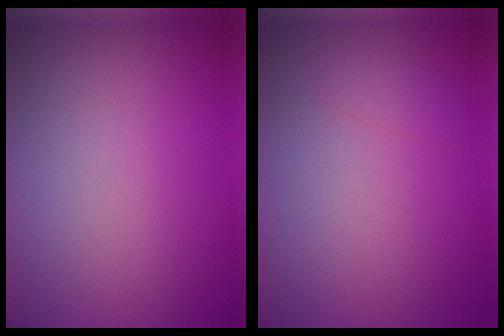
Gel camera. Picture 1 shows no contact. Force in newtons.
{"total": 0.8, "press": 0.8, "slide": 0.0}